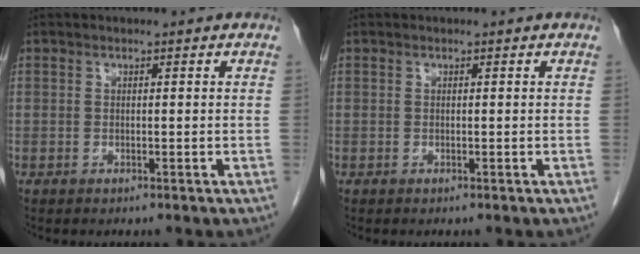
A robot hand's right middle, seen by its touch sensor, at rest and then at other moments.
{"total": 0.0}